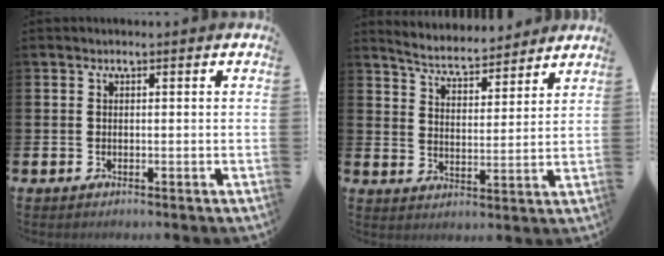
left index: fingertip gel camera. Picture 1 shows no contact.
{"total": 5.4, "force": [5.3, 0.7, 0.8], "torque": [-0.043, -0.036, 0.092]}